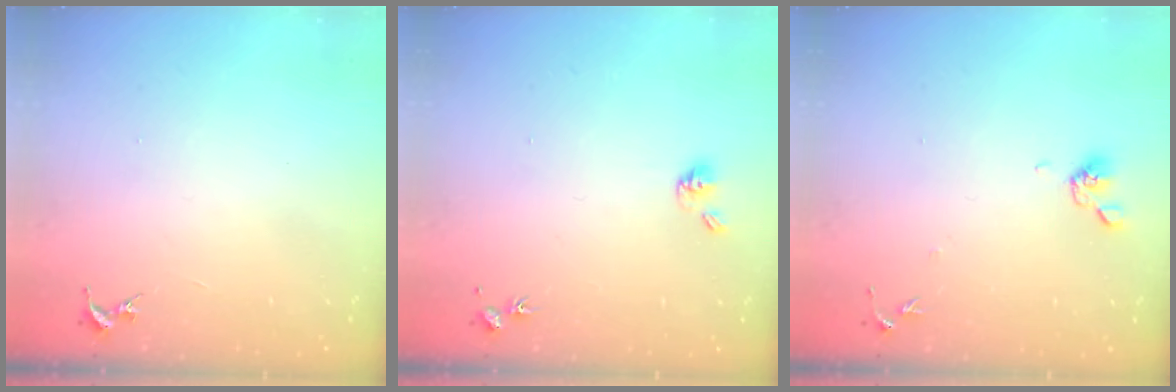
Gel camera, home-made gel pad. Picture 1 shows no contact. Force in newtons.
{"total": 5.8, "press": 5.3, "slide": 2.3}
{"total": 7.1, "press": 6.8, "slide": 1.8}